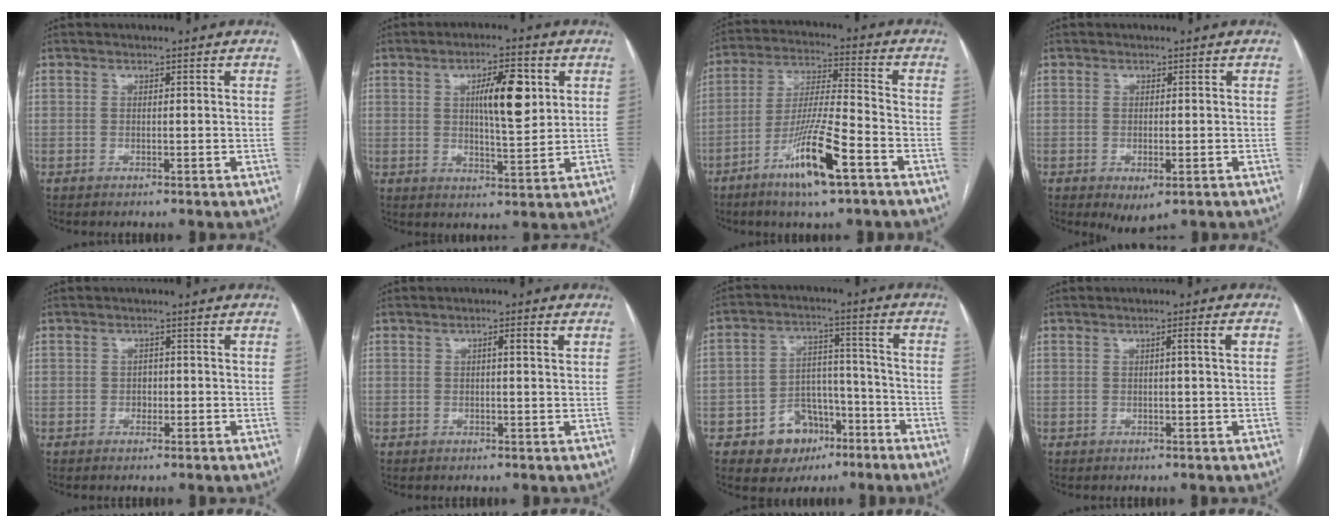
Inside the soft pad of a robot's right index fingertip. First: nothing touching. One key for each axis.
{"total": 8.7, "fx": 2.5, "fy": 2.0, "fz": 8.0, "tx": -0.132, "ty": 0.007, "tz": 0.044}
{"total": 12.5, "fx": -6.6, "fy": 1.0, "fz": 10.6, "tx": -0.205, "ty": -0.016, "tz": -0.119}
{"total": 3.9, "fx": -1.7, "fy": 1.5, "fz": 3.1, "tx": -0.046, "ty": -0.008, "tz": -0.012}
{"total": 1.3, "fx": -0.2, "fy": 1.1, "fz": 0.7, "tx": -0.007, "ty": 0.003, "tz": -0.003}
{"total": 2.4, "fx": 0.9, "fy": 0.1, "fz": 2.3, "tx": -0.037, "ty": 0.005, "tz": 0.013}
{"total": 9.3, "fx": -4.8, "fy": 7.0, "fz": 3.8, "tx": -0.054, "ty": 0.027, "tz": -0.067}
{"total": 2.3, "fx": 0.6, "fy": -0.3, "fz": 2.2, "tx": -0.036, "ty": 0.004, "tz": 0.011}